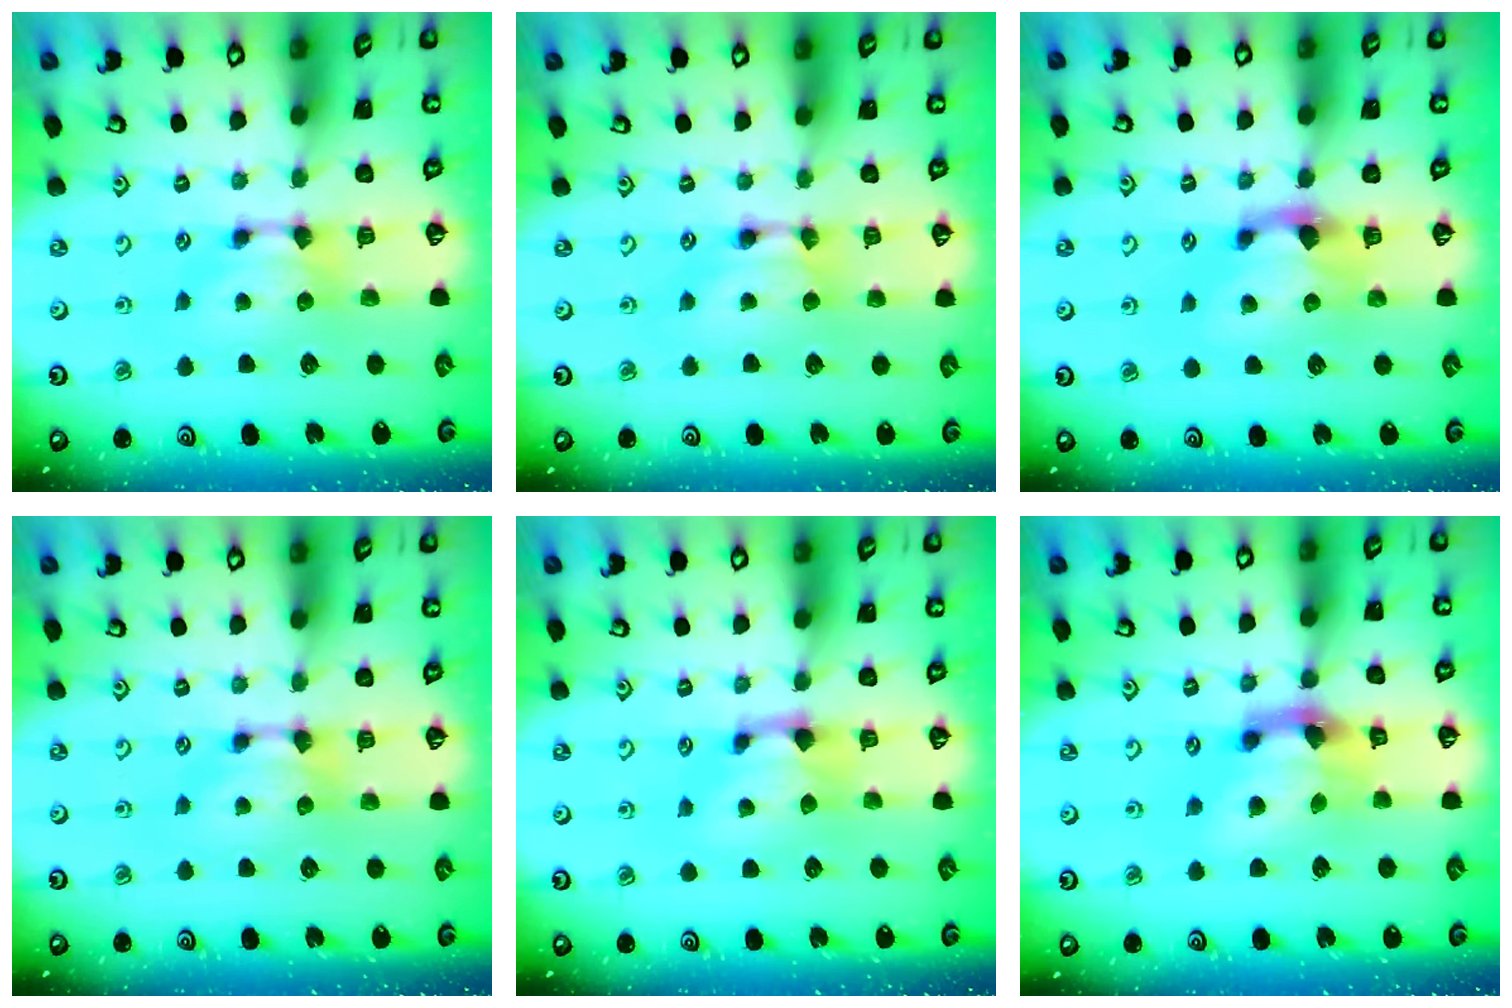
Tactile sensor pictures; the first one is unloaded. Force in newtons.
{"total": 1.6, "press": 1.6, "slide": 0.1}
{"total": 1.7, "press": 1.3, "slide": 1.1}
{"total": 0.0}
{"total": 0.9, "press": 0.2, "slide": 0.9}
{"total": 5.6, "press": 5.0, "slide": 2.5}